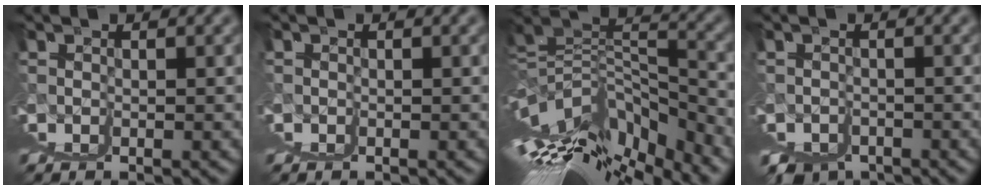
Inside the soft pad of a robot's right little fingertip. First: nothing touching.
{"total": 1.0, "force": [0.4, -0.7, -0.6], "torque": [0.016, 0.003, 0.006]}
{"total": 10.1, "force": [0.9, 0.9, 10.0], "torque": [-0.107, 0.050, 0.017]}
{"total": 1.7, "force": [0.3, -0.7, 1.6], "torque": [-0.004, -0.007, 0.012]}